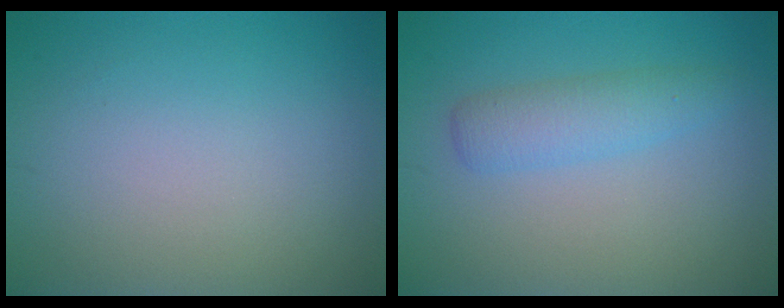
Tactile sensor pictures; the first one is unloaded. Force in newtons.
{"total": 2.8, "press": 2.7, "slide": 0.2}